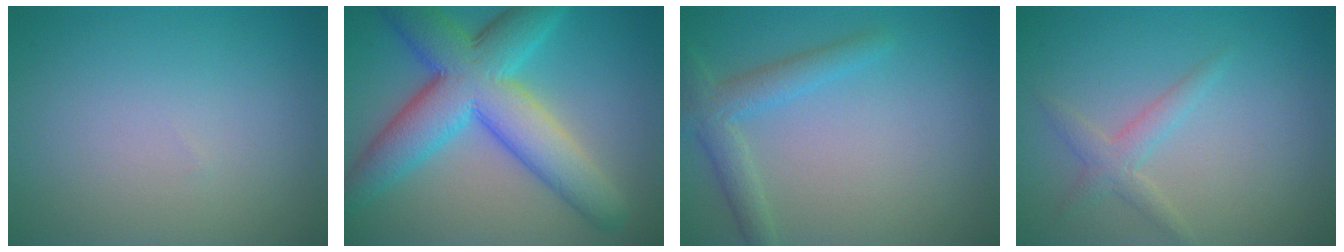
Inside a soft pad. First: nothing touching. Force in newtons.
{"total": 10.2, "press": 10.2, "slide": 0.2}
{"total": 2.9, "press": 2.9, "slide": 0.2}
{"total": 1.9, "press": 1.9, "slide": 0.1}